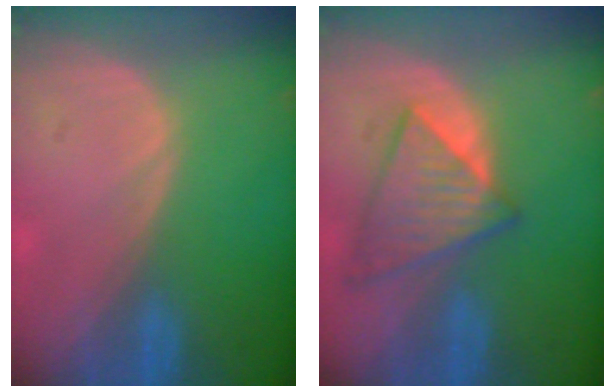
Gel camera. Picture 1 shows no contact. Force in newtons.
{"total": 7.2, "press": 7.0, "slide": 1.7}